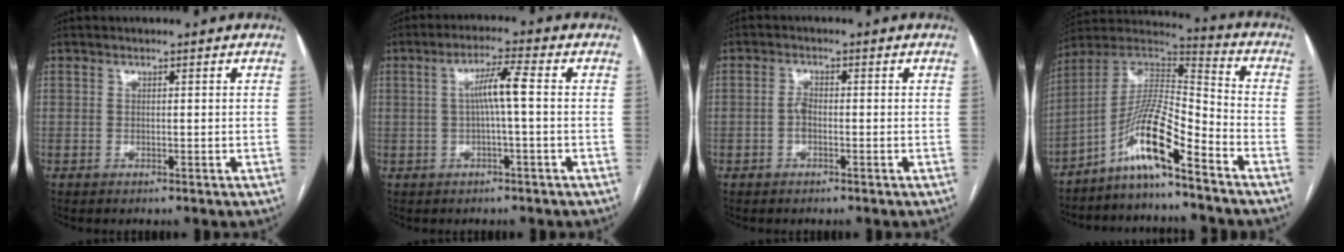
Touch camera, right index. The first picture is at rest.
{"total": 5.2, "force": [0.2, -0.1, 5.2], "torque": [-0.095, 0.012, 0.006]}
{"total": 1.8, "force": [-0.5, 0.9, 1.5], "torque": [-0.028, 0.004, -0.011]}
{"total": 12.1, "force": [-7.7, 0.9, 9.3], "torque": [-0.181, 0.016, -0.146]}